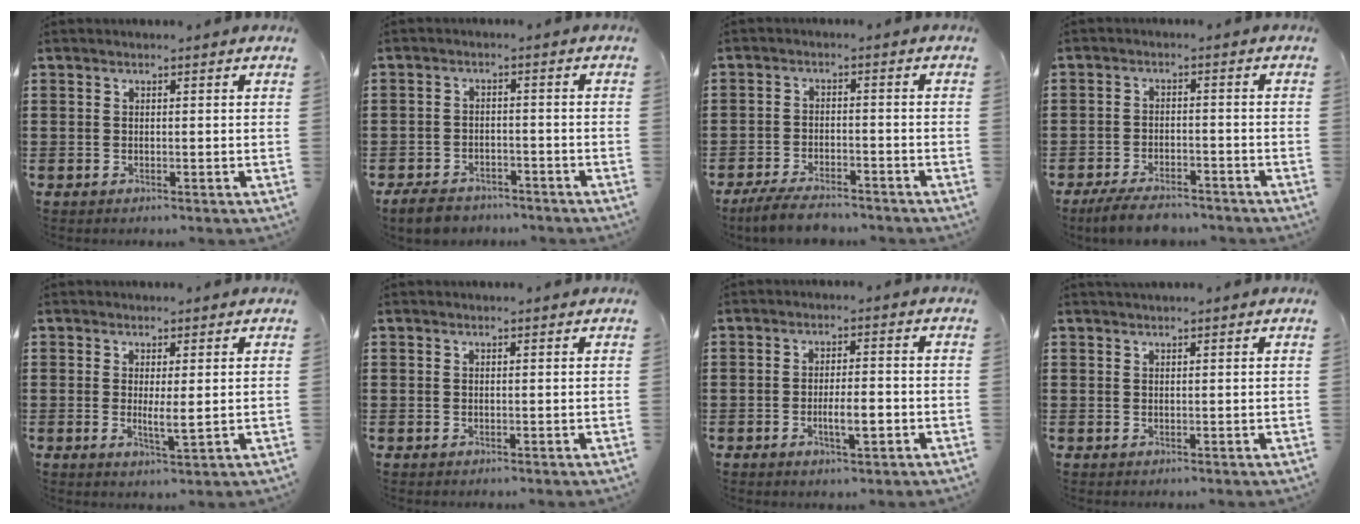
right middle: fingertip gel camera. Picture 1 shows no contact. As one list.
[{"total": 3.7, "force": [-3.4, 1.1, 0.7], "torque": [-0.022, 0.006, -0.073]}, {"total": 4.9, "force": [-4.4, 1.0, 1.9], "torque": [-0.044, -0.001, -0.087]}, {"total": 4.7, "force": [-4.2, 1.0, 1.8], "torque": [-0.035, 0.002, -0.083]}, {"total": 2.4, "force": [0.4, 0.2, 2.3], "torque": [-0.030, -0.010, 0.004]}, {"total": 0.0}, {"total": 4.5, "force": [-1.6, 1.6, 3.9], "torque": [-0.058, 0.003, -0.031]}, {"total": 0.7, "force": [0.7, -0.1, 0.0], "torque": [-0.001, -0.003, 0.015]}]